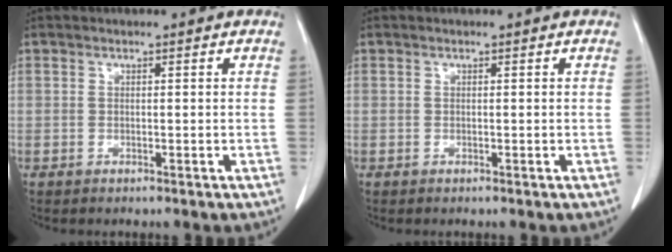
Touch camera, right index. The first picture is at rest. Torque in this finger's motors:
{"motor_torque": [-0.01, 0.01, 0.05, 0.00]}